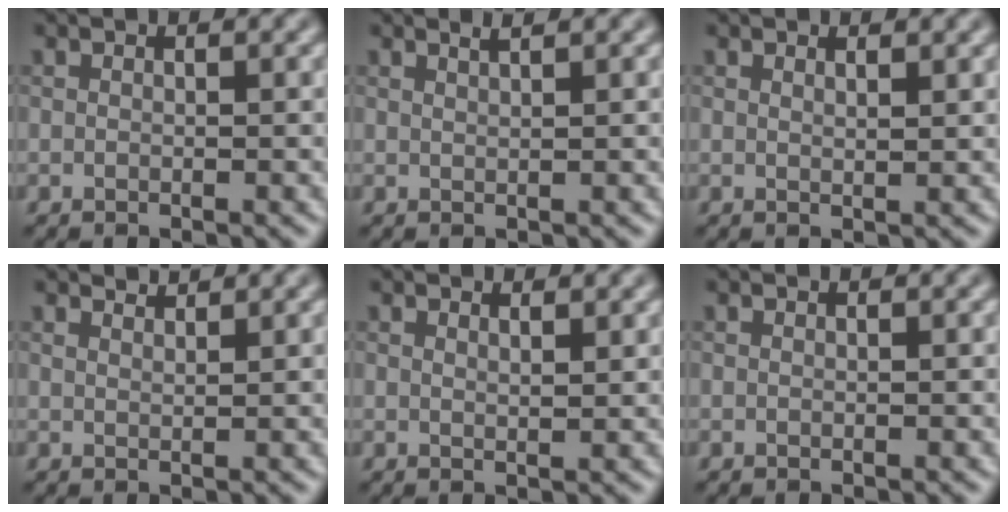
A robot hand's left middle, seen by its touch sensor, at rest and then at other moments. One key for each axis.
{"total": 1.2, "fx": 1.0, "fy": 0.3, "fz": 0.7, "tx": -0.004, "ty": 0.002, "tz": 0.002}
{"total": 1.0, "fx": 0.8, "fy": 0.3, "fz": 0.6, "tx": -0.007, "ty": -0.001, "tz": 0.007}
{"total": 1.7, "fx": 1.7, "fy": 0.0, "fz": 0.1, "tx": -0.004, "ty": 0.001, "tz": 0.020}
{"total": 1.4, "fx": 1.0, "fy": 0.4, "fz": 0.9, "tx": -0.011, "ty": 0.000, "tz": 0.008}
{"total": 0.0}